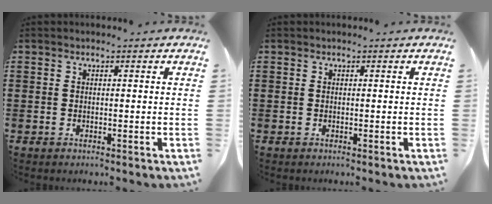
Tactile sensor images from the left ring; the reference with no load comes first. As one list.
[{"total": 0.0}]